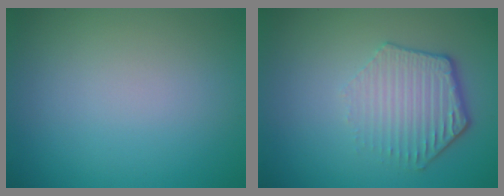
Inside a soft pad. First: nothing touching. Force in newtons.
{"total": 4.1, "press": 3.1, "slide": 2.6}